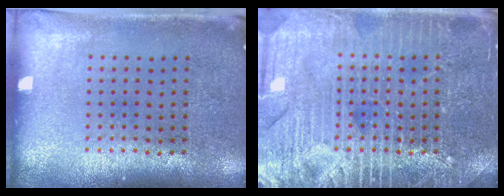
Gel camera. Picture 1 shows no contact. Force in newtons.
{"total": 6.4, "press": 6.4, "slide": 0.8}